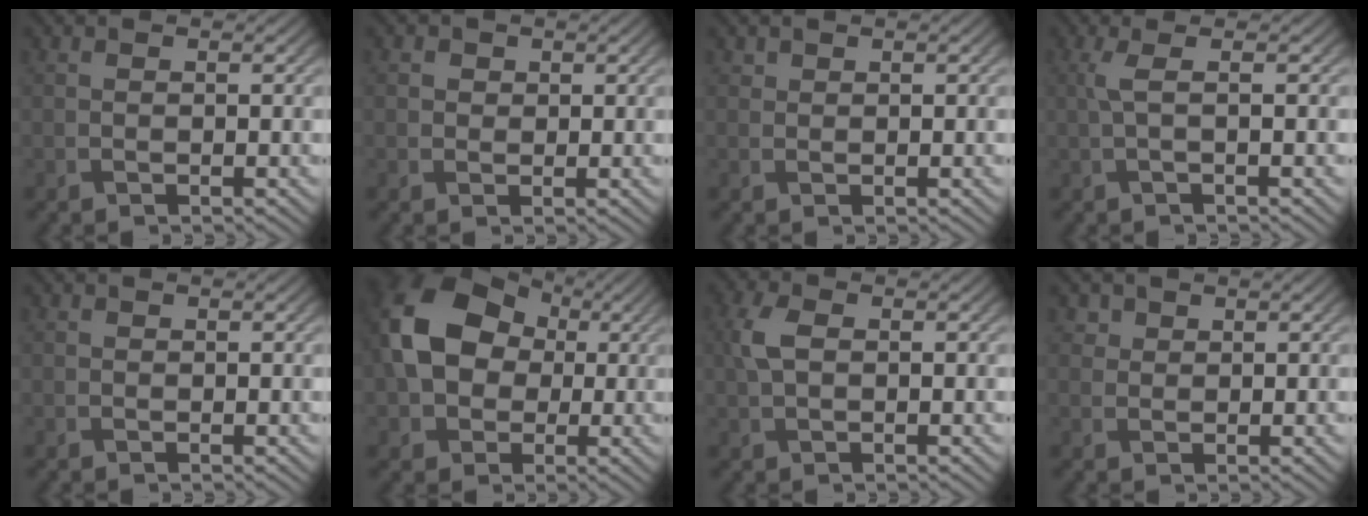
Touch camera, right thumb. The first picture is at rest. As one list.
[{"total": 1.6, "force": [0.5, 1.4, 0.4], "torque": [-0.007, -0.005, 0.003]}, {"total": 0.7, "force": [0.6, 0.4, 0.1], "torque": [-0.003, -0.001, 0.012]}, {"total": 2.6, "force": [0.3, 0.6, 2.5], "torque": [-0.046, 0.008, -0.001]}, {"total": 0.0}, {"total": 13.7, "force": [1.5, 10.5, 8.7], "torque": [-0.180, 0.010, 0.016]}, {"total": 3.3, "force": [0.4, 1.9, 2.7], "torque": [-0.069, 0.006, 0.005]}, {"total": 1.7, "force": [1.1, 1.3, 0.4], "torque": [-0.009, -0.008, 0.024]}]